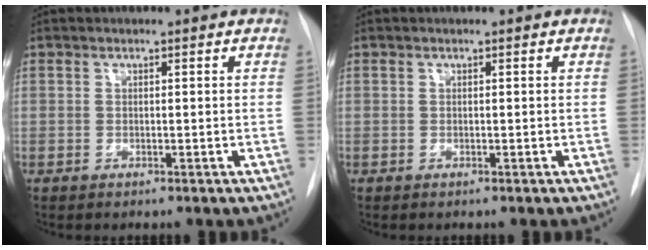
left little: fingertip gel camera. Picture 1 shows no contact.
{"total": 0.0}